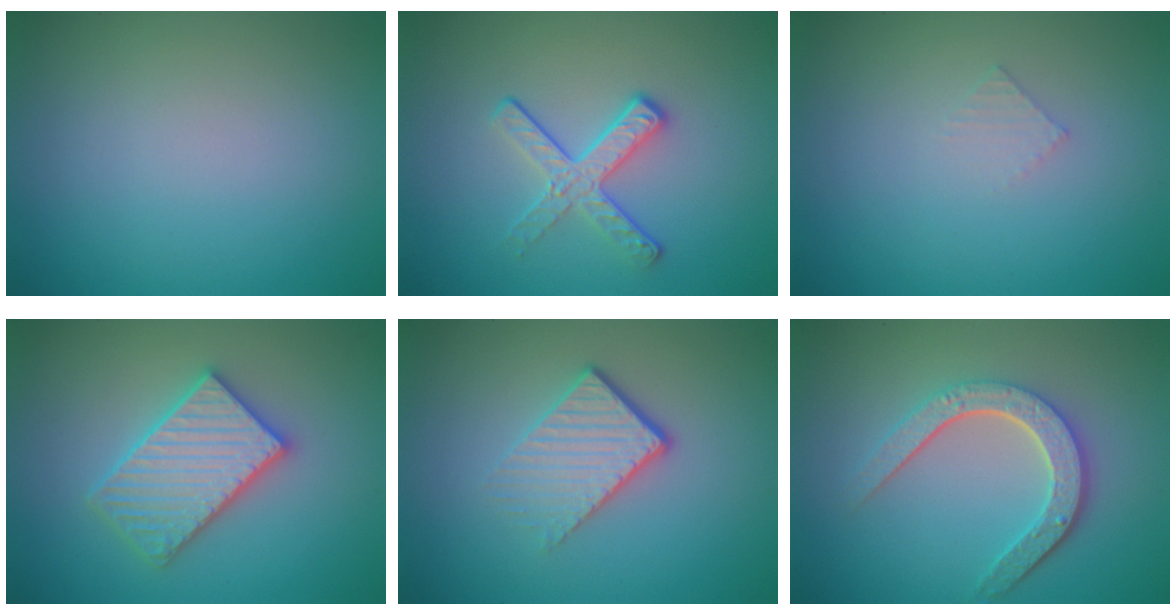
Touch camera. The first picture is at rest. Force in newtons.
{"total": 3.1, "press": 2.4, "slide": 1.9}
{"total": 0.8, "press": 0.8, "slide": 0.1}
{"total": 5.4, "press": 5.3, "slide": 0.8}
{"total": 4.1, "press": 2.6, "slide": 3.1}
{"total": 4.8, "press": 3.6, "slide": 3.2}